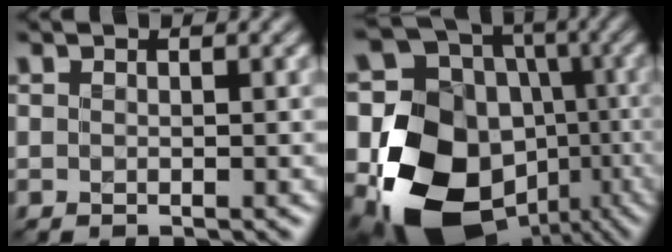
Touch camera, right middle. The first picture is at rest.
{"total": 17.1, "force": [-4.5, 14.4, 8.0], "torque": [-0.163, -0.028, -0.074]}